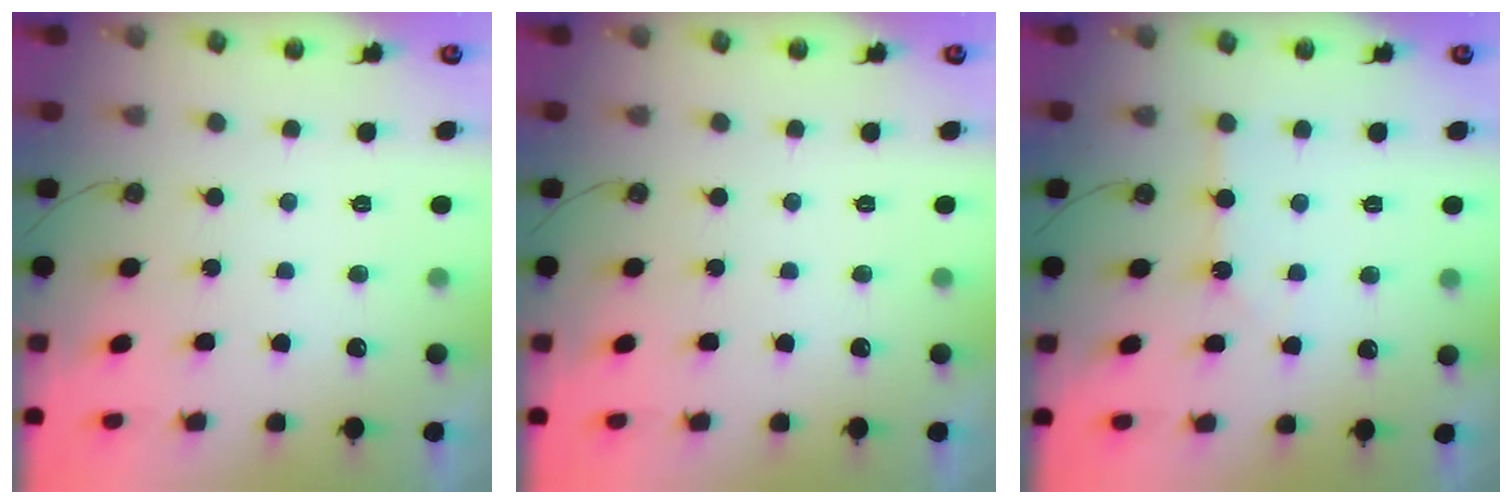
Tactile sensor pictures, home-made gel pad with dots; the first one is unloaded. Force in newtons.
{"total": 0.0}
{"total": 2.5, "press": 2.5, "slide": 0.4}